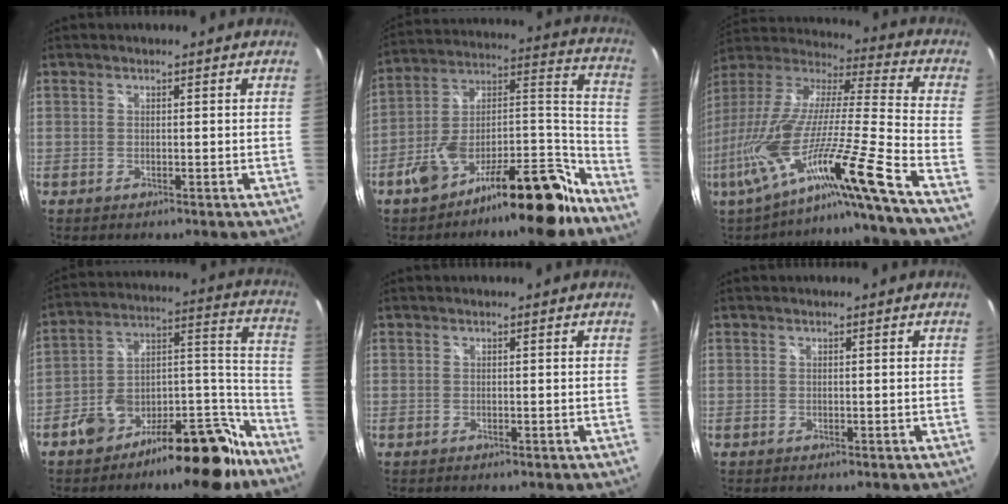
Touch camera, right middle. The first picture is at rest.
{"total": 20.0, "force": [-14.0, 5.5, 13.2], "torque": [-0.186, 0.042, -0.222]}
{"total": 20.5, "force": [-12.8, -2.7, 15.8], "torque": [-0.252, -0.065, -0.231]}
{"total": 17.4, "force": [-11.1, 7.3, 11.2], "torque": [-0.146, 0.059, -0.156]}
{"total": 0.0}
{"total": 0.0}